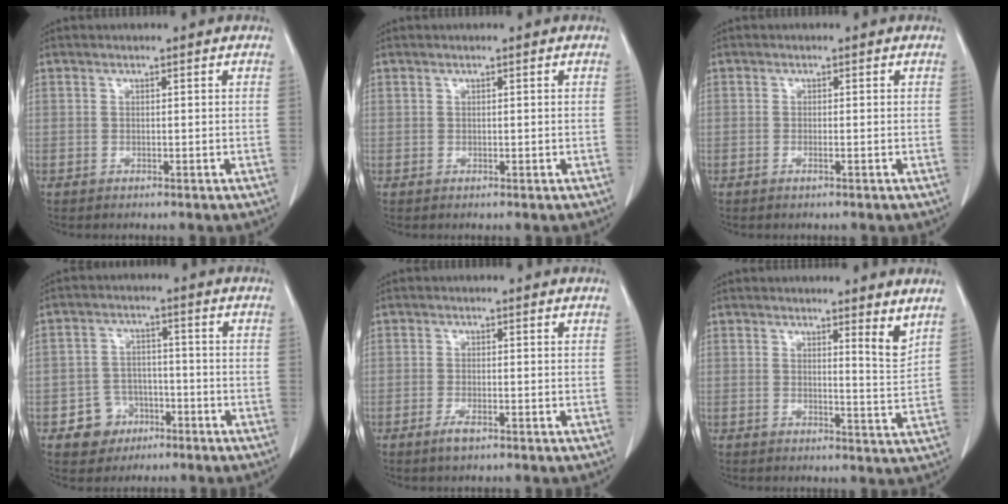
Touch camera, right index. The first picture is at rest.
{"total": 0.0}
{"total": 0.6, "force": [-0.3, -0.1, 0.5], "torque": [-0.010, -0.001, -0.004]}
{"total": 5.7, "force": [-2.9, 4.7, 1.0], "torque": [-0.012, 0.014, -0.041]}
{"total": 2.1, "force": [-1.3, 0.4, 1.5], "torque": [-0.030, -0.002, -0.023]}
{"total": 3.4, "force": [2.5, 0.0, 2.3], "torque": [-0.034, -0.024, 0.032]}